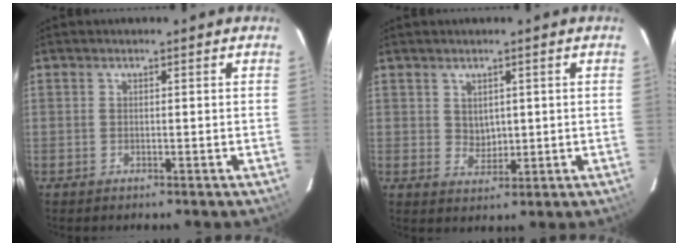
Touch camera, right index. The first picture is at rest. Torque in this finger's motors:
{"motor_torque": [-0.08, 0.07, 0.04, 0.00]}